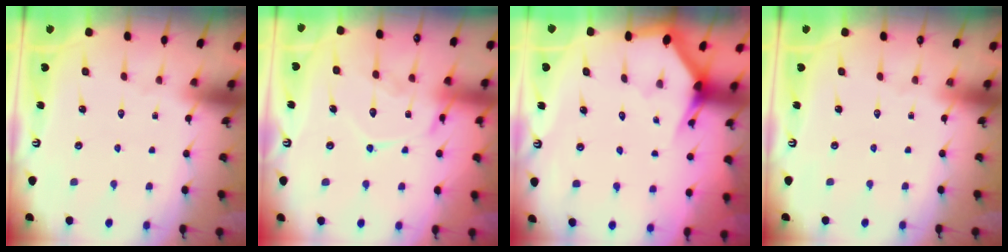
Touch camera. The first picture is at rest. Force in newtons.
{"total": 15.2, "press": 15.1, "slide": 1.4}
{"total": 2.9, "press": 2.9, "slide": 0.0}
{"total": 0.0}